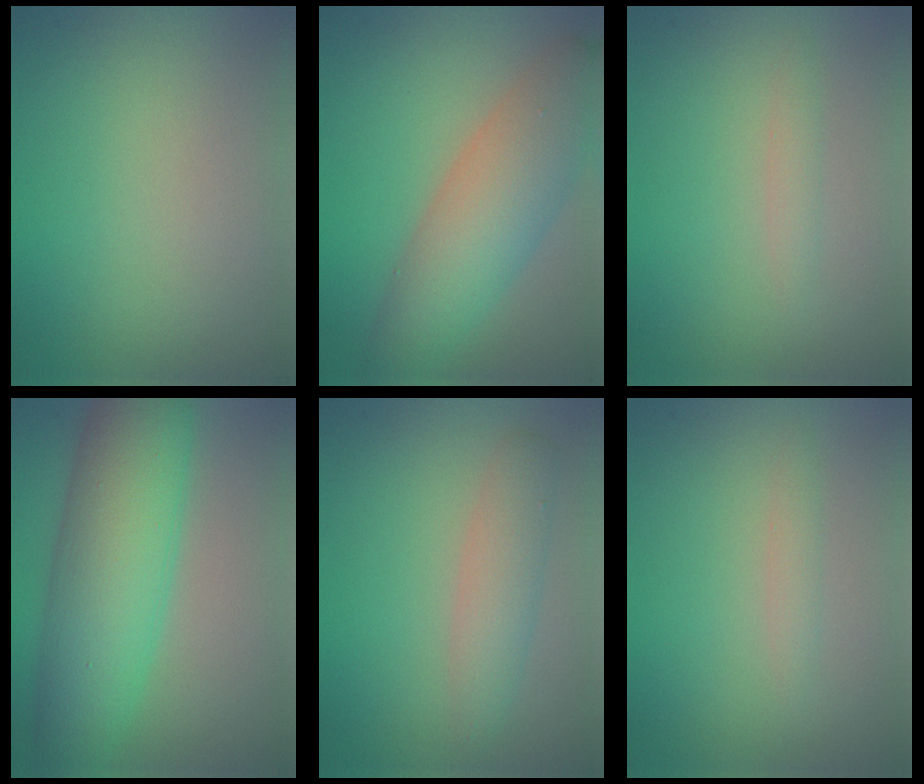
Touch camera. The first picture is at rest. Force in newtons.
{"total": 7.5, "press": 7.5, "slide": 0.3}
{"total": 1.0, "press": 1.0, "slide": 0.0}
{"total": 9.6, "press": 9.6, "slide": 0.1}
{"total": 3.0, "press": 3.0, "slide": 0.1}
{"total": 1.0, "press": 1.0, "slide": 0.0}